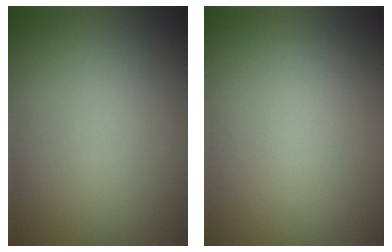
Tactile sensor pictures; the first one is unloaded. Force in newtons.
{"total": 0.0}